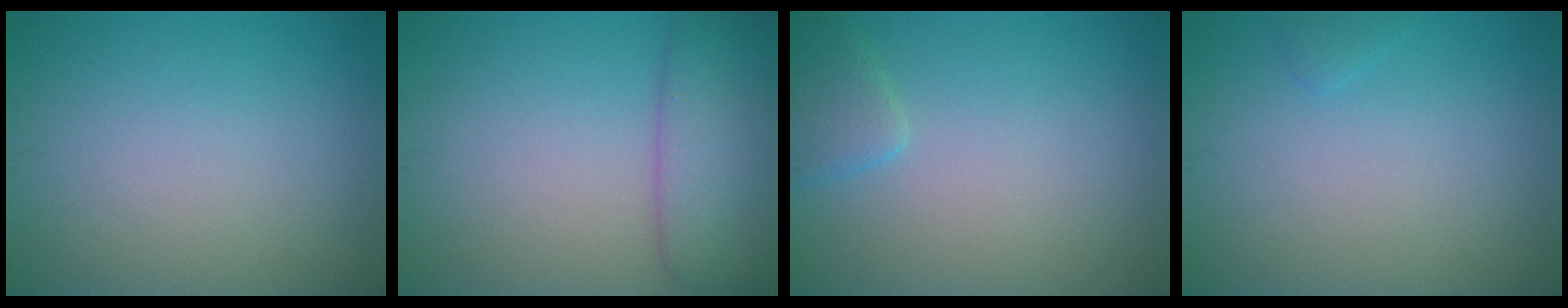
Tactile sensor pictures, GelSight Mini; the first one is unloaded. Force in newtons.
{"total": 5.1, "press": 5.0, "slide": 0.5}
{"total": 1.9, "press": 1.9, "slide": 0.1}
{"total": 0.6, "press": 0.6, "slide": 0.1}